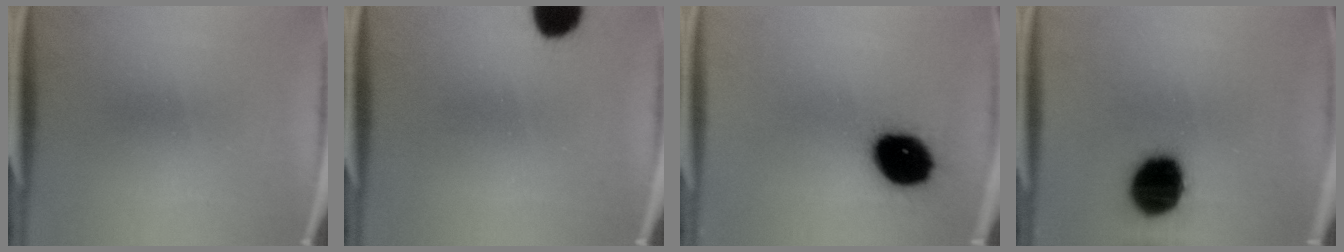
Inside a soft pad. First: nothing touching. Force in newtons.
{"total": 8.0}
{"total": 16.4}
{"total": 17.9}